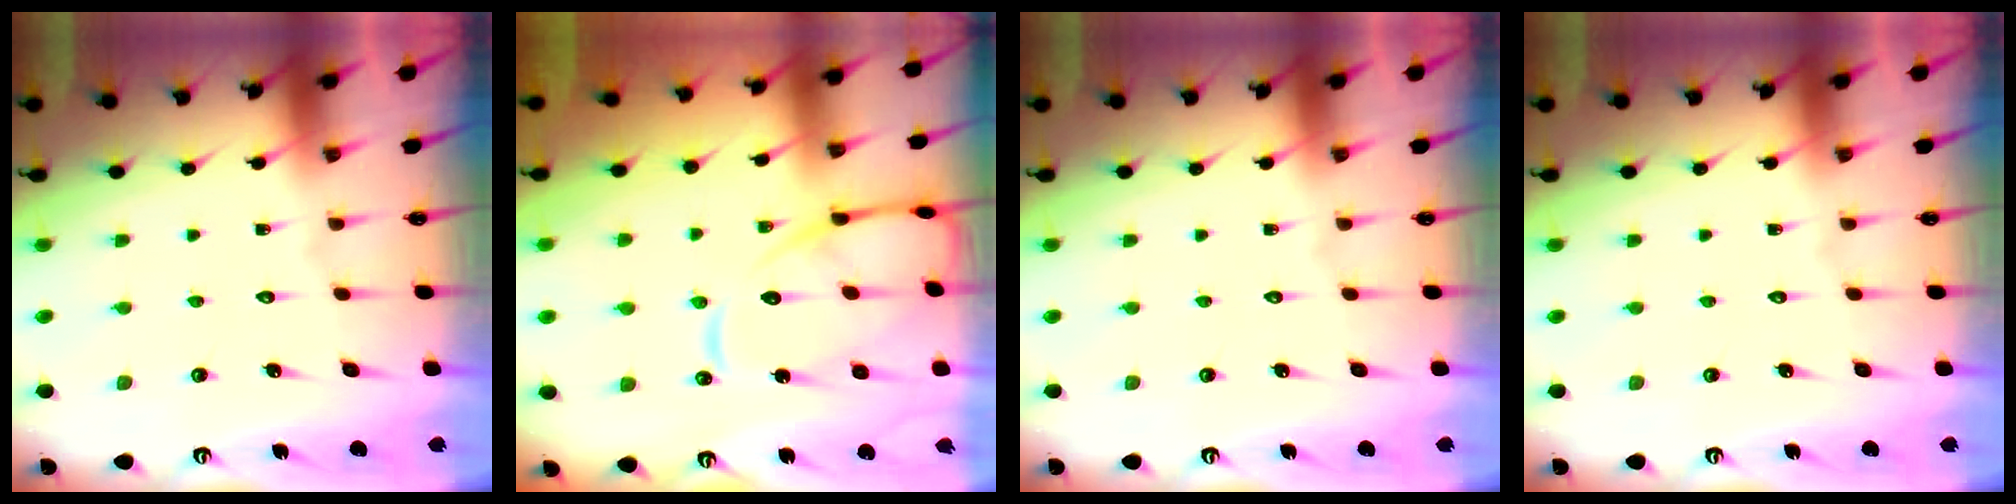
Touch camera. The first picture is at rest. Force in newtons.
{"total": 13.6, "press": 13.5, "slide": 0.8}
{"total": 0.0}
{"total": 0.0}